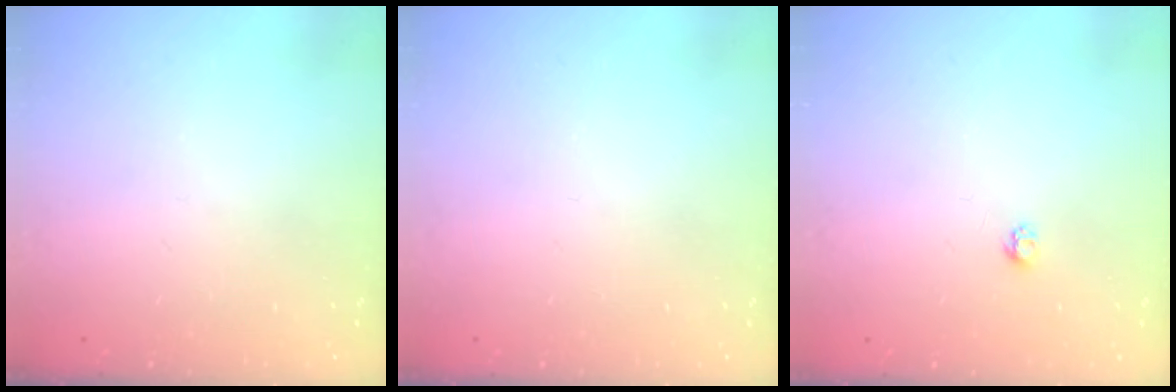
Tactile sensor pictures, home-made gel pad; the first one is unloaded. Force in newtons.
{"total": 0.0}
{"total": 2.7, "press": 2.7, "slide": 0.4}